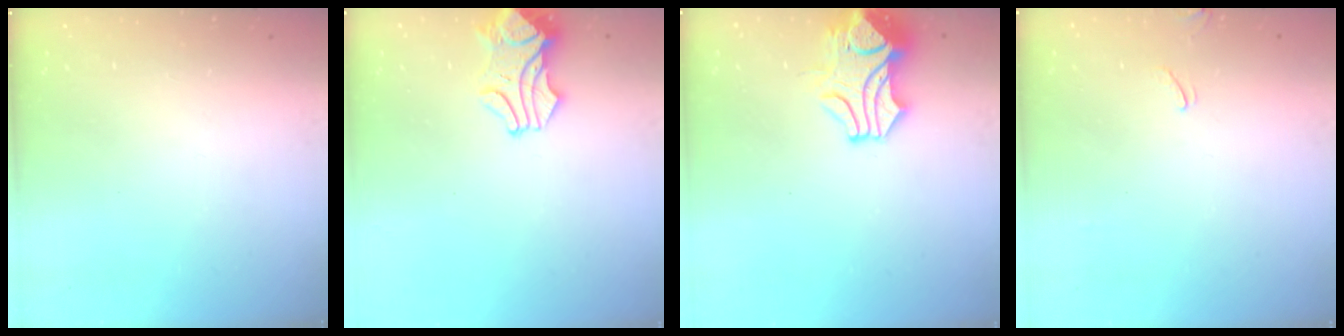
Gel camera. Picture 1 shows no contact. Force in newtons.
{"total": 0.0}
{"total": 2.7, "press": 2.3, "slide": 1.4}
{"total": 3.2, "press": 3.2, "slide": 0.5}